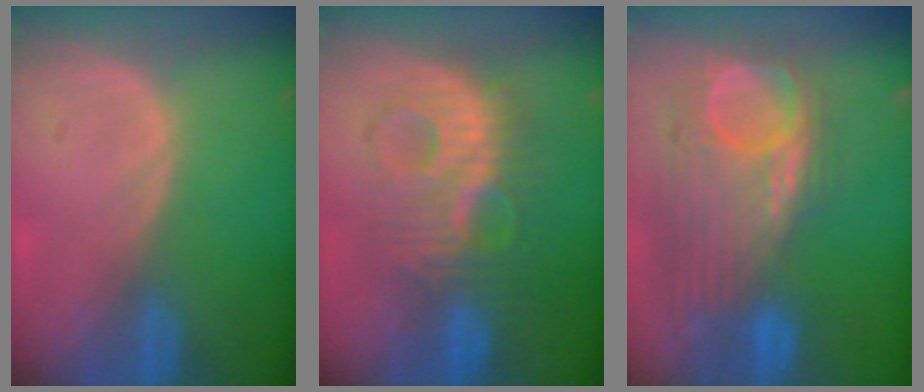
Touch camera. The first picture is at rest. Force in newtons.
{"total": 9.4, "press": 9.4, "slide": 0.8}
{"total": 11.4, "press": 10.5, "slide": 4.6}